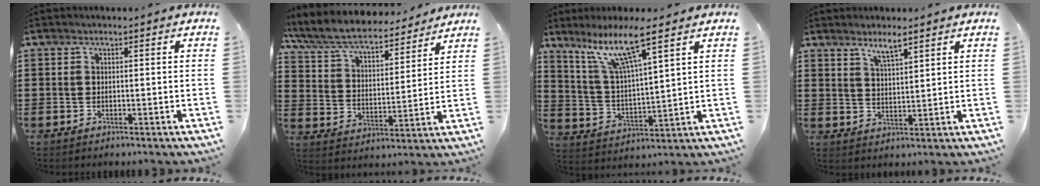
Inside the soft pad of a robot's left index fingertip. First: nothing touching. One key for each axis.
{"total": 7.7, "fx": 7.0, "fy": 1.2, "fz": 2.9, "tx": -0.087, "ty": -0.044, "tz": 0.119}
{"total": 10.4, "fx": 7.2, "fy": 1.2, "fz": 7.3, "tx": -0.161, "ty": -0.023, "tz": 0.126}
{"total": 3.6, "fx": 3.0, "fy": 0.4, "fz": 2.0, "tx": -0.039, "ty": -0.004, "tz": 0.052}